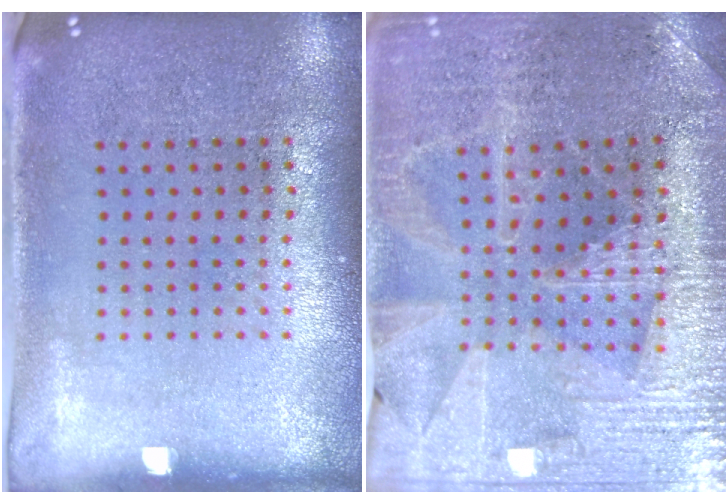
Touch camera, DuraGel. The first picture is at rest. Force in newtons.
{"total": 2.9, "press": 2.9, "slide": 0.6}